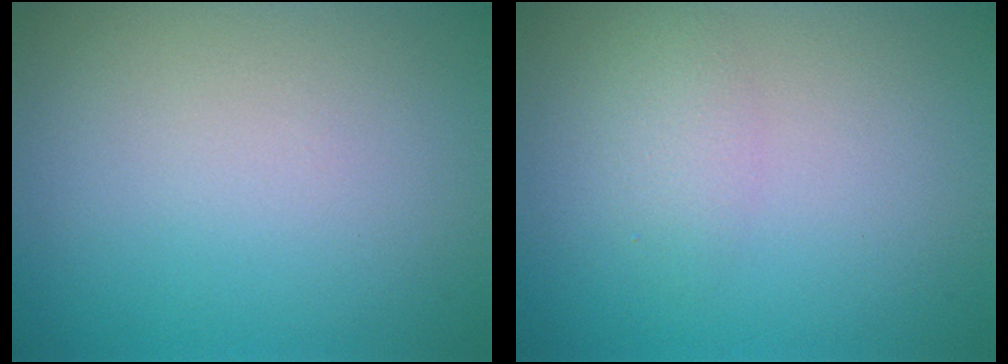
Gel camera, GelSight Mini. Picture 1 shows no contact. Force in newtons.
{"total": 1.6, "press": 1.6, "slide": 0.0}